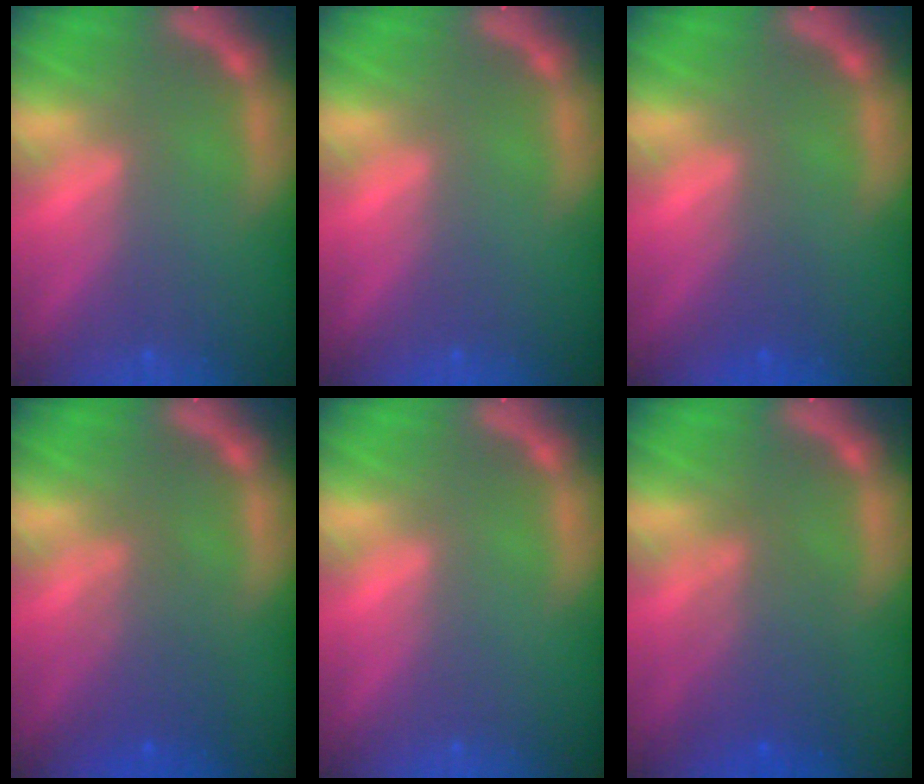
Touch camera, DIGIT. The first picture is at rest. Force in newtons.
{"total": 0.0}
{"total": 1.5}
{"total": 3.6}
{"total": 0.0}
{"total": 4.6}